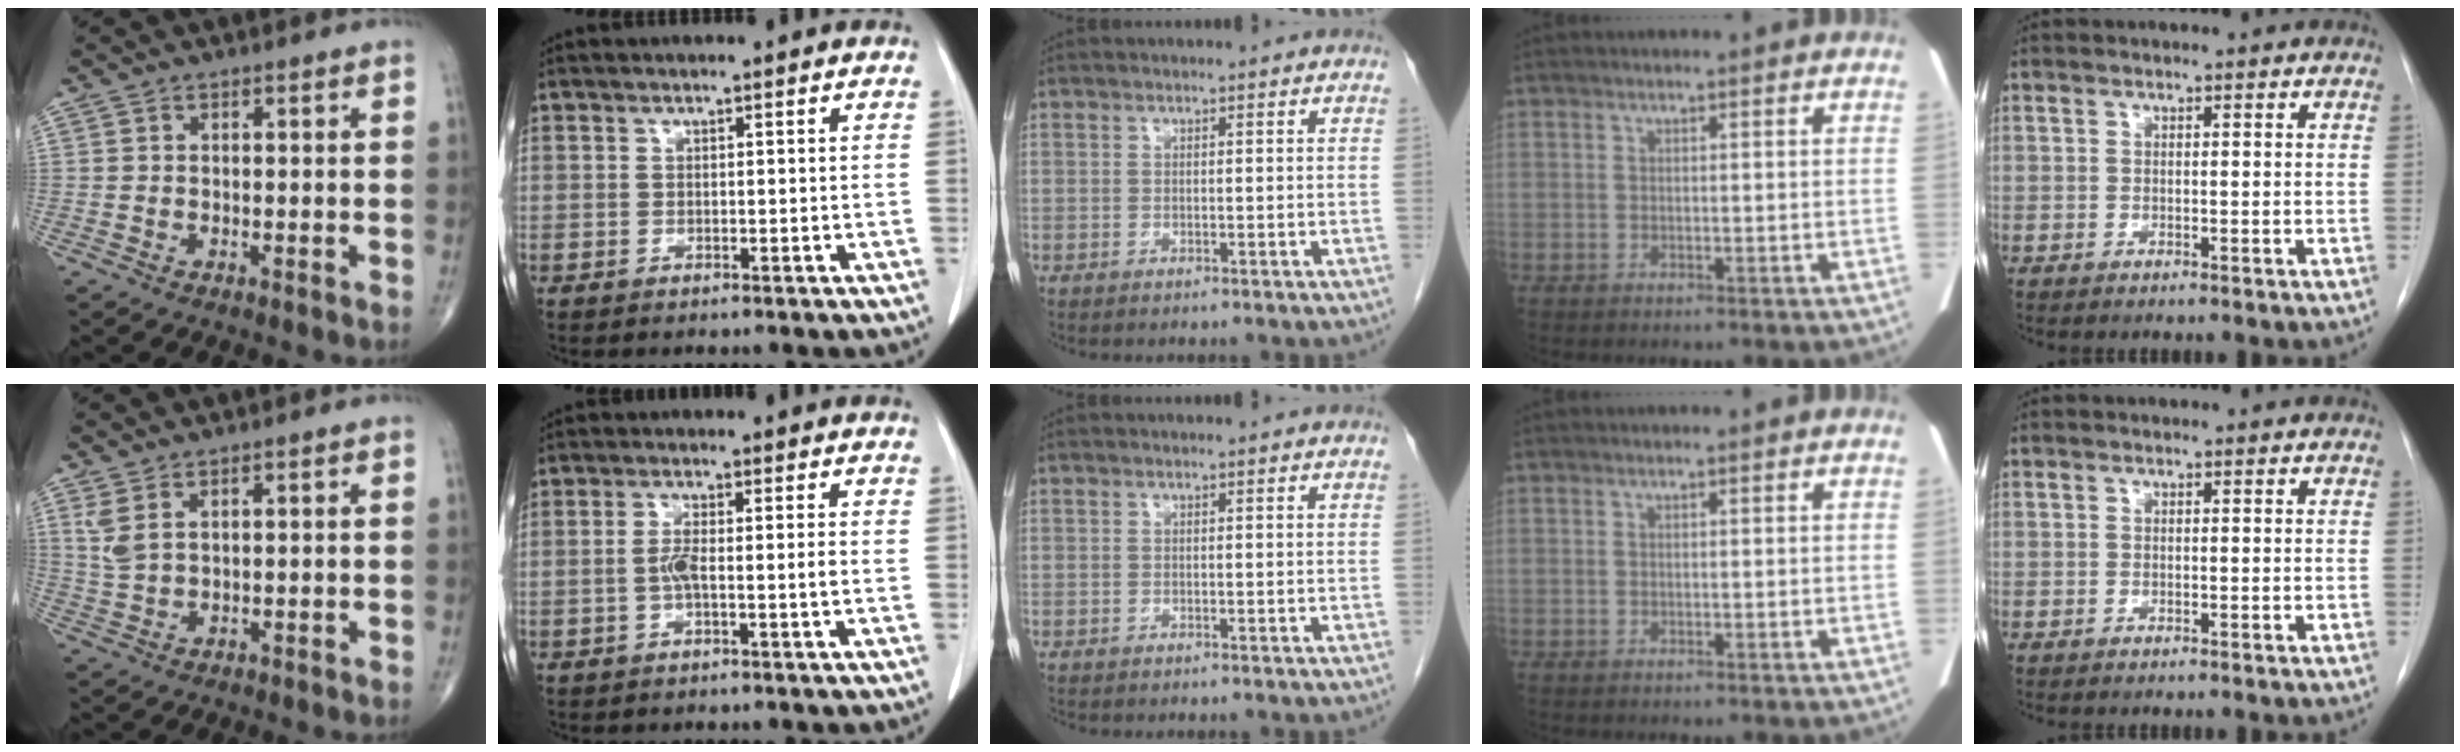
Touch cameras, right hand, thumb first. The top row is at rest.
{"thumb": {"total": 3.6, "force": [1.9, 1.4, 2.7], "torque": [-0.063, -0.002, 0.048]}, "index": {"total": 3.9, "force": [-0.8, 0.3, 3.8], "torque": [-0.074, 0.005, -0.014]}}